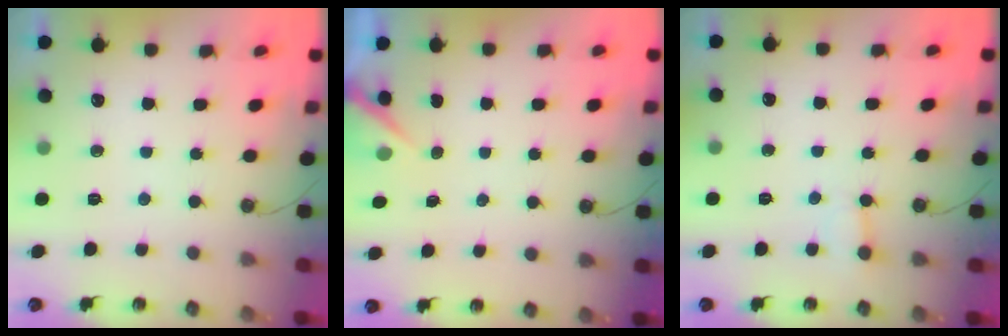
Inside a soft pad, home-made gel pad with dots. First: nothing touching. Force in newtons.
{"total": 3.4, "press": 3.3, "slide": 0.4}
{"total": 2.1, "press": 2.1, "slide": 0.1}